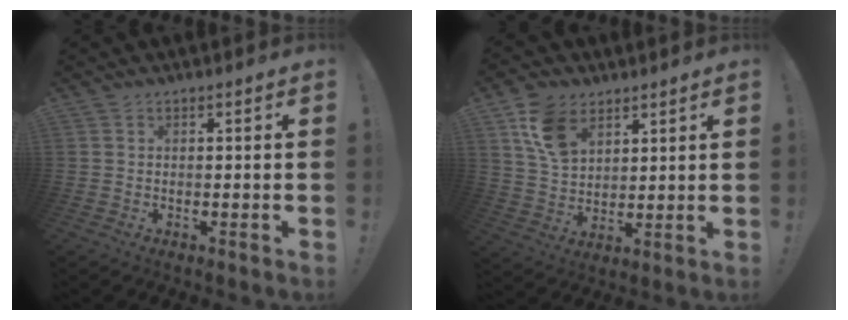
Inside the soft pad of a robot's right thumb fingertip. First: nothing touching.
{"total": 11.8, "force": [6.6, 7.8, 6.0], "torque": [-0.106, -0.019, 0.130]}